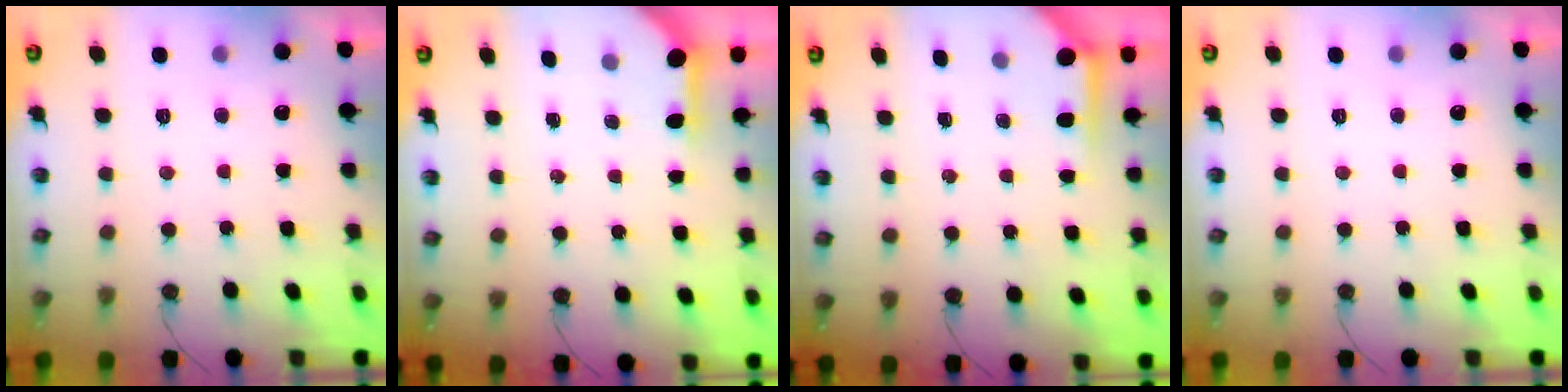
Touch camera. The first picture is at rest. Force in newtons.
{"total": 3.3, "press": 3.3, "slide": 0.4}
{"total": 3.7, "press": 3.7, "slide": 0.3}
{"total": 0.0}